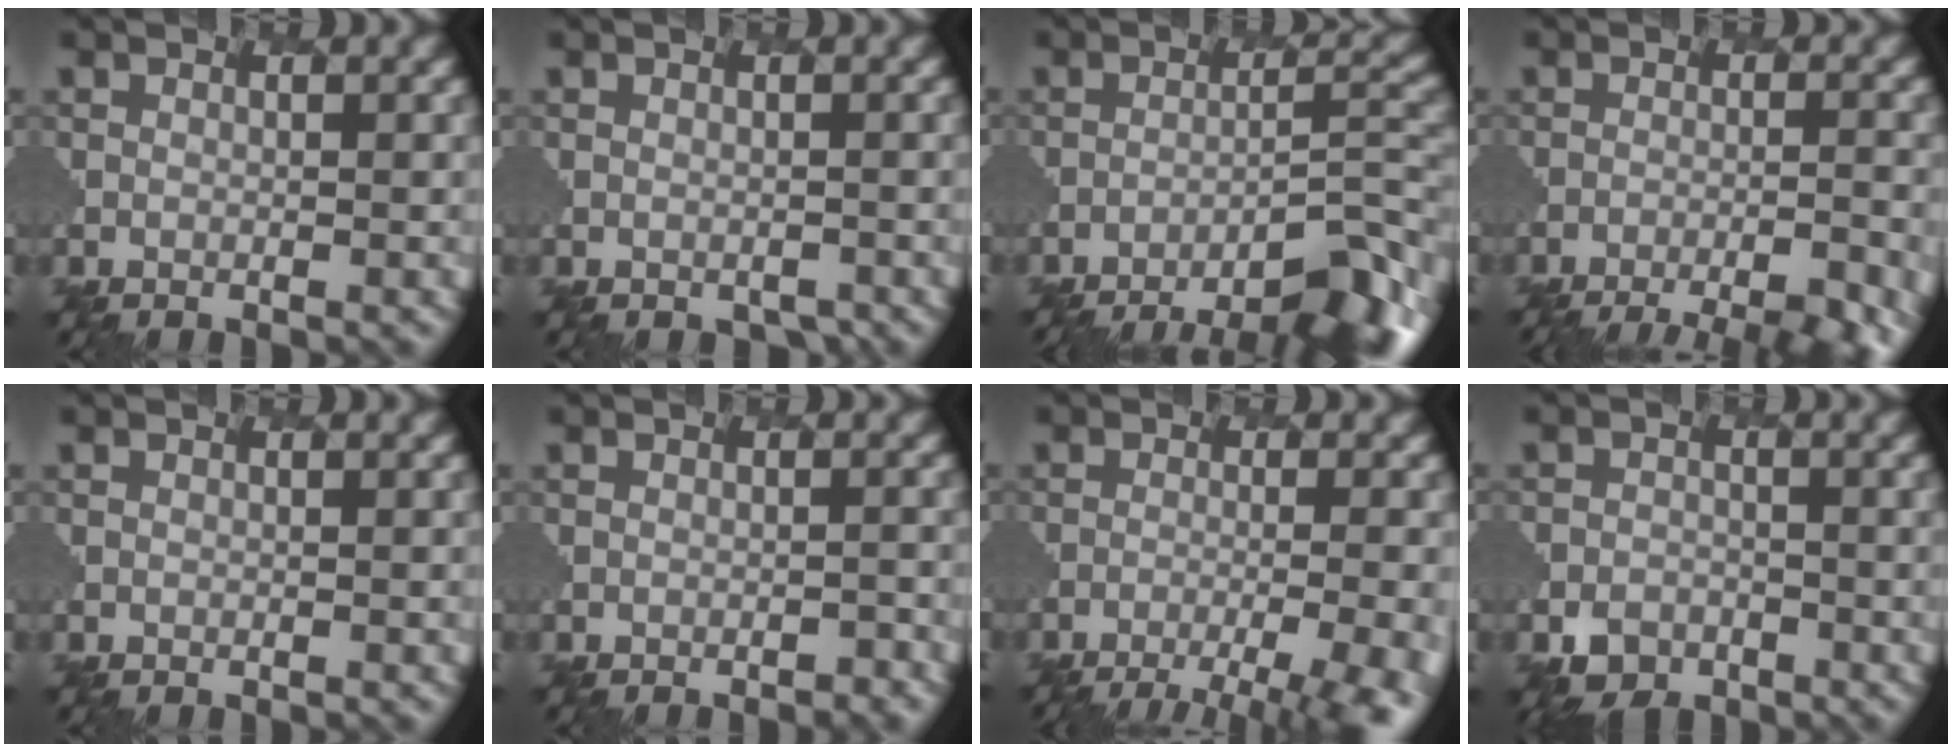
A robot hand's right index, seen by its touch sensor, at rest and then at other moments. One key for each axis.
{"total": 1.0, "fx": -1.0, "fy": 0.3, "fz": 0.1, "tx": -0.009, "ty": -0.001, "tz": 0.006}
{"total": 10.2, "fx": -8.1, "fy": 2.2, "fz": 5.8, "tx": -0.088, "ty": 0.014, "tz": -0.100}
{"total": 9.5, "fx": -7.9, "fy": 2.2, "fz": 4.8, "tx": -0.068, "ty": -0.005, "tz": -0.074}
{"total": 0.0}
{"total": 1.4, "fx": -1.1, "fy": 0.3, "fz": 0.6, "tx": -0.003, "ty": 0.008, "tz": -0.004}
{"total": 11.6, "fx": -8.3, "fy": 3.8, "fz": 7.2, "tx": -0.066, "ty": -0.008, "tz": -0.080}
{"total": 2.7, "fx": -2.4, "fy": 1.4, "fz": -0.4, "tx": -0.010, "ty": -0.003, "tz": -0.038}